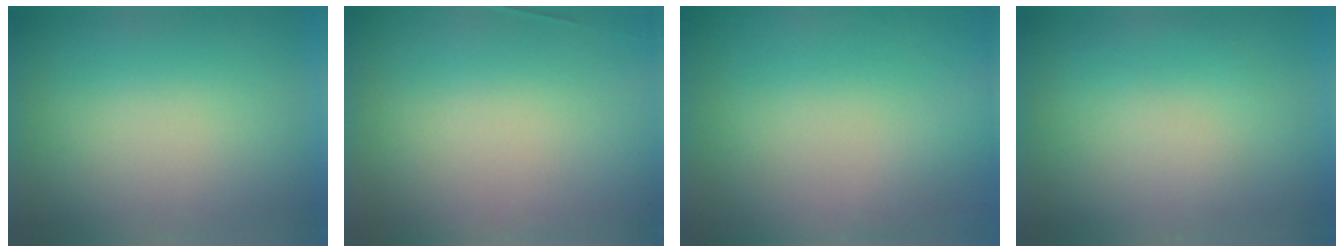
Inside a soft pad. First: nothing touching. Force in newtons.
{"total": 4.6}
{"total": 8.4}
{"total": 1.1}